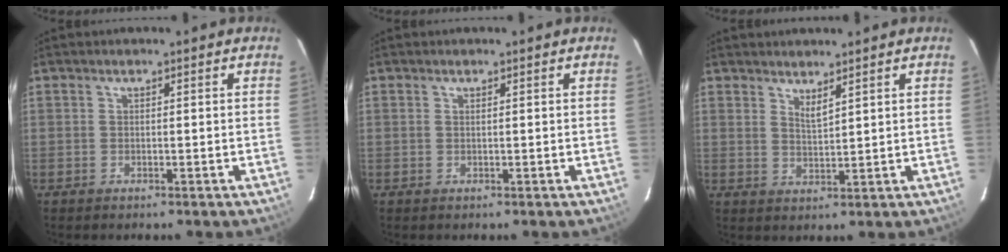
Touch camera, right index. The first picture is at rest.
{"total": 0.0}
{"total": 2.7, "force": [2.2, 0.3, 1.4], "torque": [-0.024, -0.003, 0.038]}